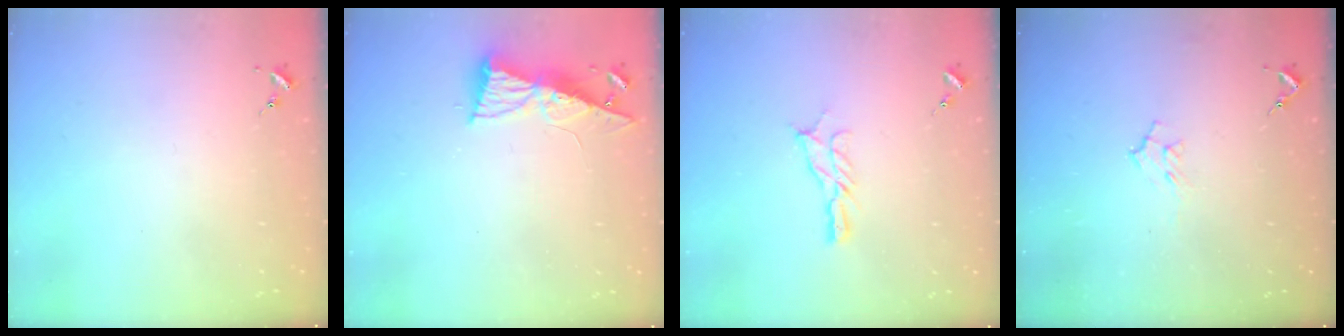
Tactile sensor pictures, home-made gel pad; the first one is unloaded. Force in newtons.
{"total": 8.3, "press": 8.3, "slide": 0.7}
{"total": 7.2, "press": 7.2, "slide": 0.1}
{"total": 6.5, "press": 6.4, "slide": 1.3}